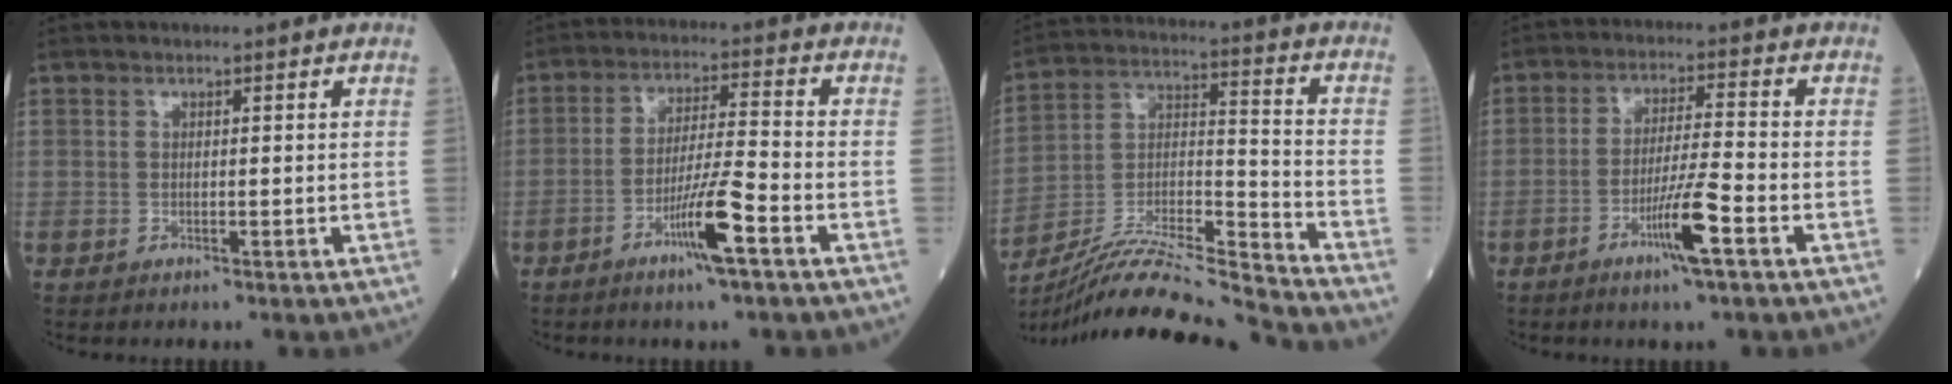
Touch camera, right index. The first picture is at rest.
{"total": 7.9, "force": [-4.1, -0.3, 6.8], "torque": [-0.130, -0.005, -0.073]}
{"total": 19.2, "force": [-18.1, -1.7, 6.1], "torque": [-0.125, 0.002, -0.313]}
{"total": 7.2, "force": [-3.5, -0.4, 6.3], "torque": [-0.119, -0.006, -0.063]}